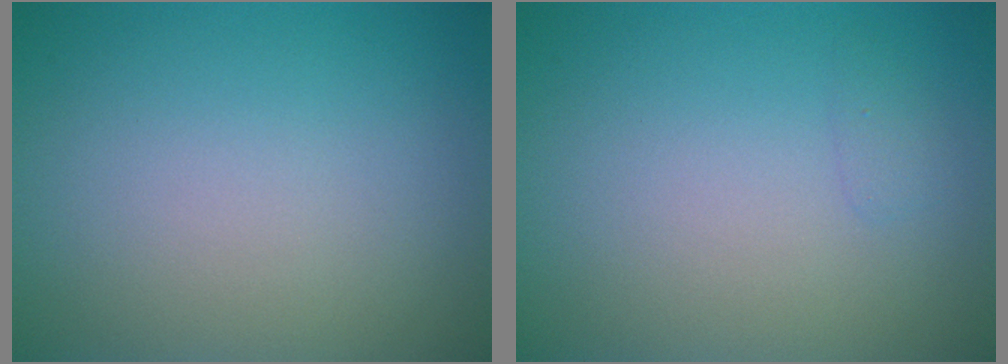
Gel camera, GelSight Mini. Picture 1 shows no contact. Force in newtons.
{"total": 0.6, "press": 0.6, "slide": 0.1}